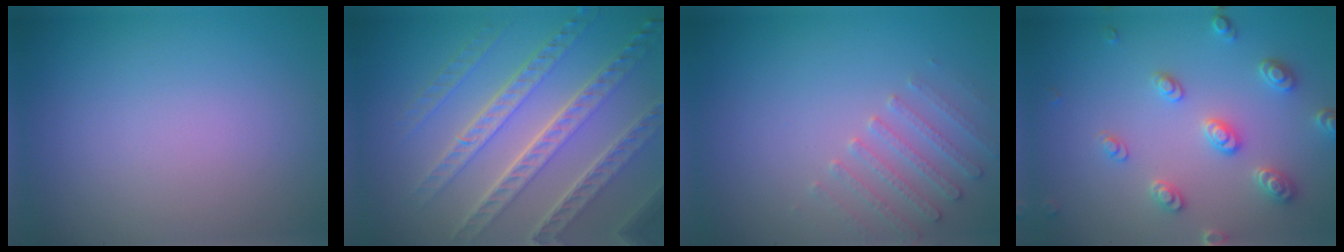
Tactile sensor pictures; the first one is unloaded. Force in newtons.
{"total": 7.8, "press": 5.5, "slide": 5.6}
{"total": 2.3, "press": 2.2, "slide": 0.6}
{"total": 3.5, "press": 3.2, "slide": 1.3}